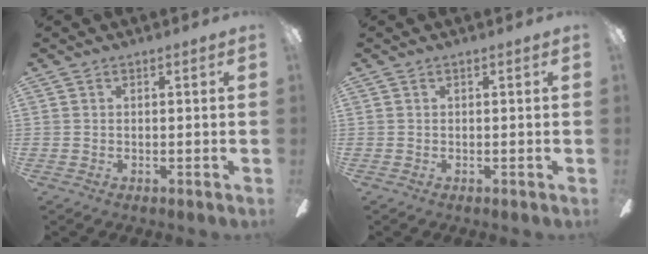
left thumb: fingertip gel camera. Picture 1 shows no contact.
{"total": 0.0}